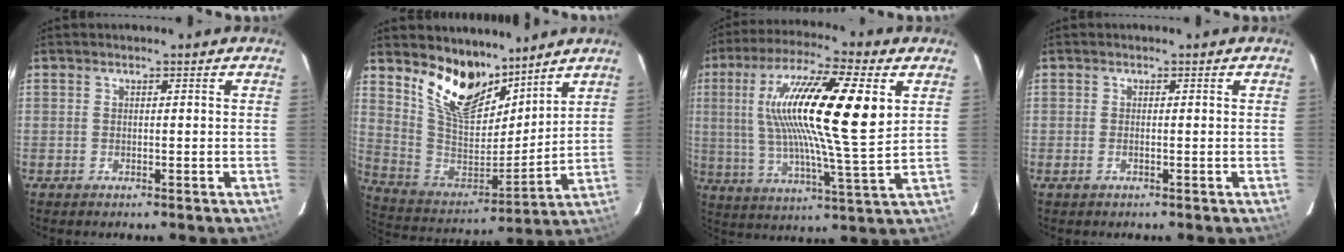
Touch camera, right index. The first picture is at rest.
{"total": 15.9, "force": [11.6, 7.6, 7.7], "torque": [-0.158, -0.009, 0.224]}
{"total": 21.3, "force": [6.4, 3.6, 20.0], "torque": [-0.353, 0.014, 0.103]}
{"total": 0.9, "force": [-0.4, 0.4, 0.7], "torque": [-0.016, 0.000, -0.008]}